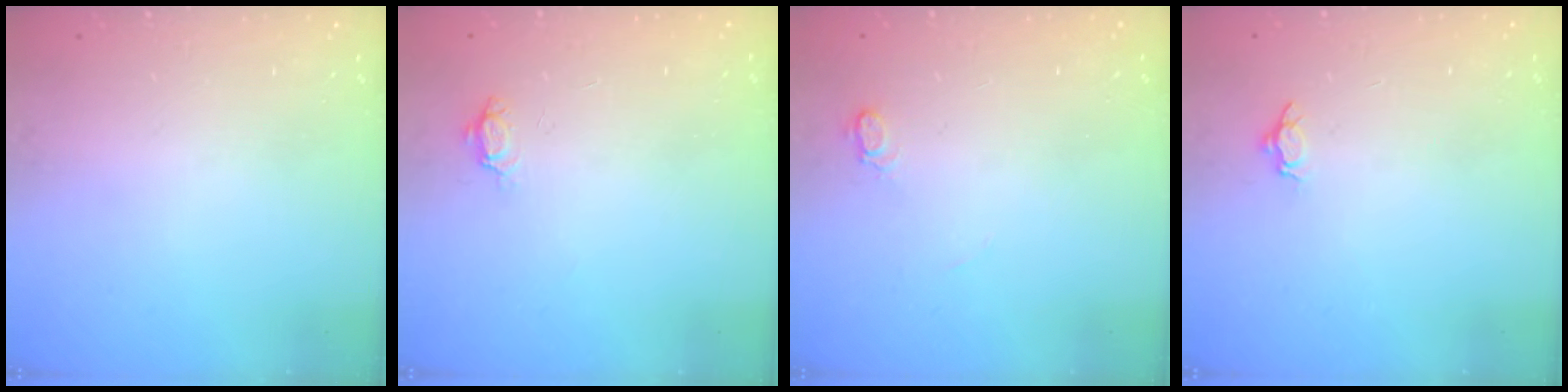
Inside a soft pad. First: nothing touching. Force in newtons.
{"total": 3.3, "press": 3.3, "slide": 0.4}
{"total": 4.9, "press": 4.9, "slide": 0.6}
{"total": 4.0, "press": 4.0, "slide": 0.6}